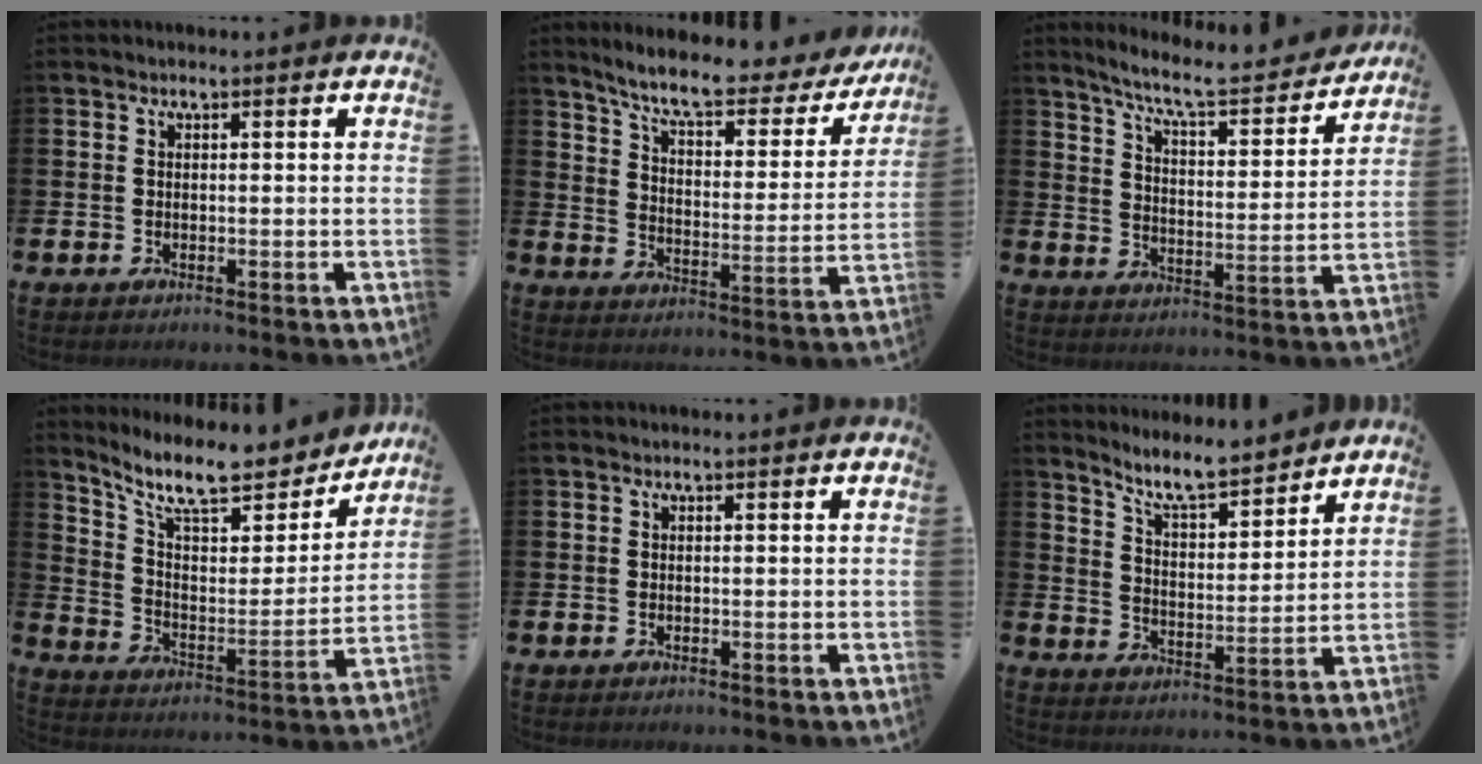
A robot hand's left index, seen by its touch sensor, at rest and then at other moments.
{"total": 8.0, "force": [6.9, 1.6, 3.8], "torque": [-0.101, -0.046, 0.113]}
{"total": 8.1, "force": [7.3, 1.0, 3.3], "torque": [-0.088, -0.048, 0.123]}
{"total": 10.8, "force": [9.4, 3.0, 4.5], "torque": [-0.118, -0.063, 0.161]}
{"total": 0.0}
{"total": 7.4, "force": [7.0, 1.1, 2.3], "torque": [-0.070, -0.046, 0.123]}